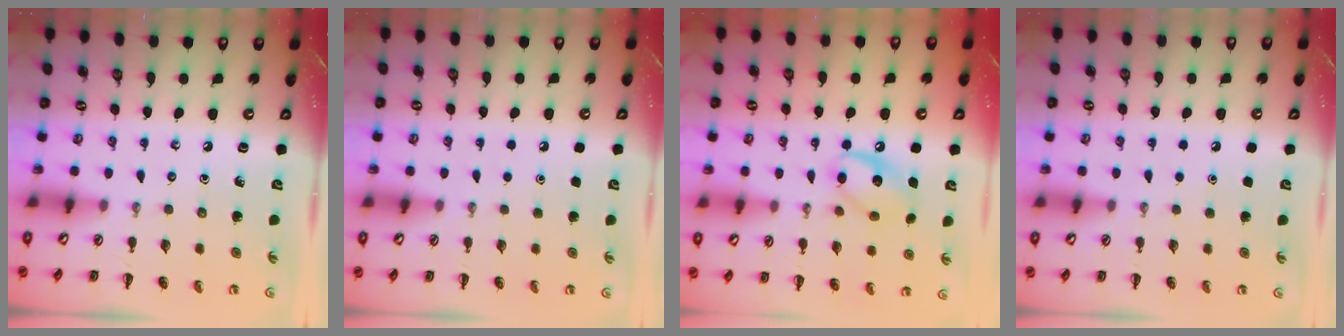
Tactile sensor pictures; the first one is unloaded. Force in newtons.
{"total": 1.6, "press": 1.6, "slide": 0.1}
{"total": 11.9, "press": 11.8, "slide": 1.5}
{"total": 1.6, "press": 1.6, "slide": 0.1}